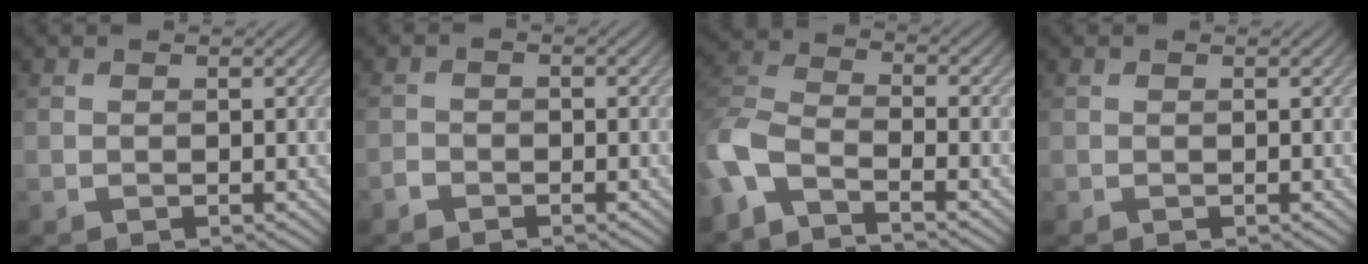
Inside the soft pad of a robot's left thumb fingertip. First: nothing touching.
{"total": 1.3, "force": [-1.1, 0.6, 0.3], "torque": [-0.006, 0.002, -0.025]}
{"total": 7.5, "force": [-4.9, 2.8, 4.9], "torque": [-0.119, -0.004, -0.115]}
{"total": 0.0}